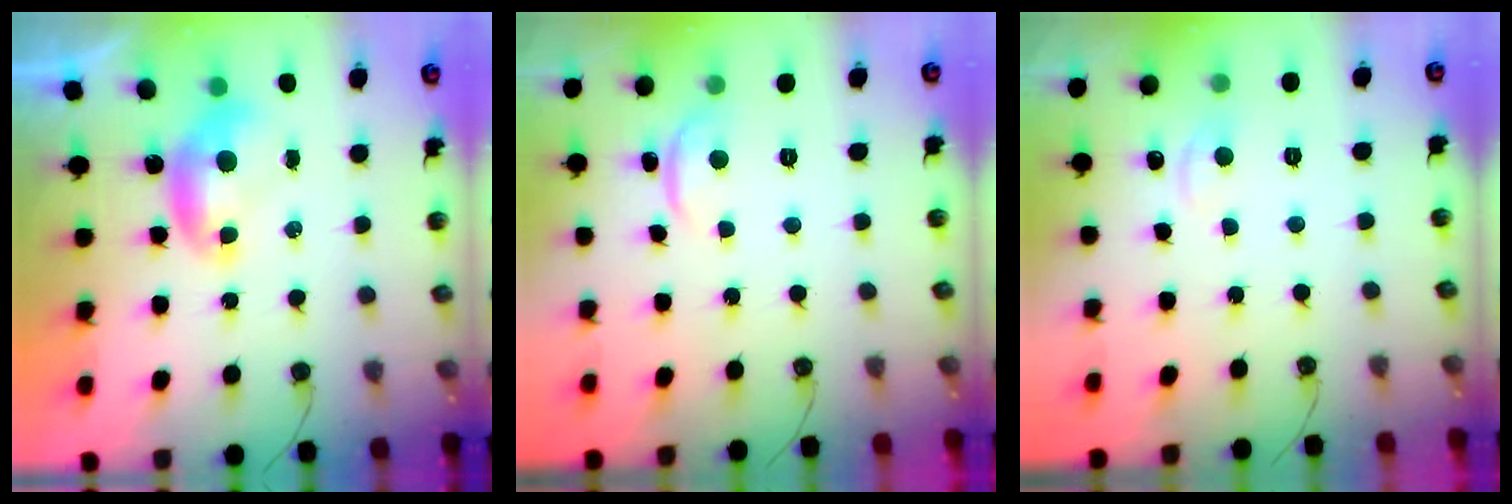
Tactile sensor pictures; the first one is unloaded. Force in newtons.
{"total": 1.2, "press": 1.1, "slide": 0.6}
{"total": 1.0, "press": 0.5, "slide": 0.9}